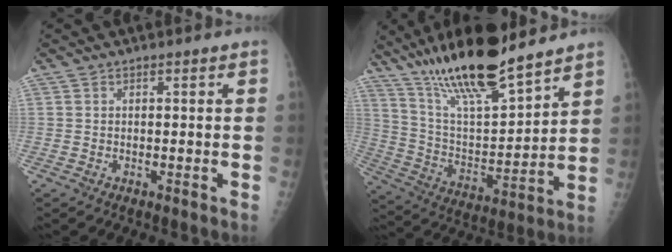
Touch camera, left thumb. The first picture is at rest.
{"total": 20.8, "force": [16.5, 3.9, 12.0], "torque": [-0.192, -0.075, 0.300]}